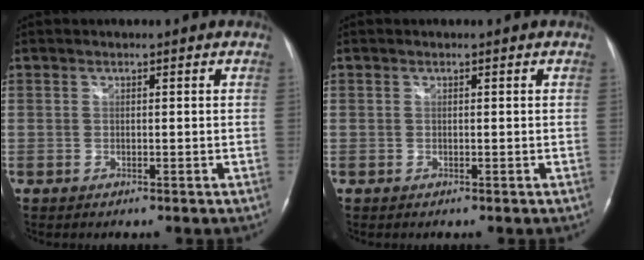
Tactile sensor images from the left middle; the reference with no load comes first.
{"total": 0.0}